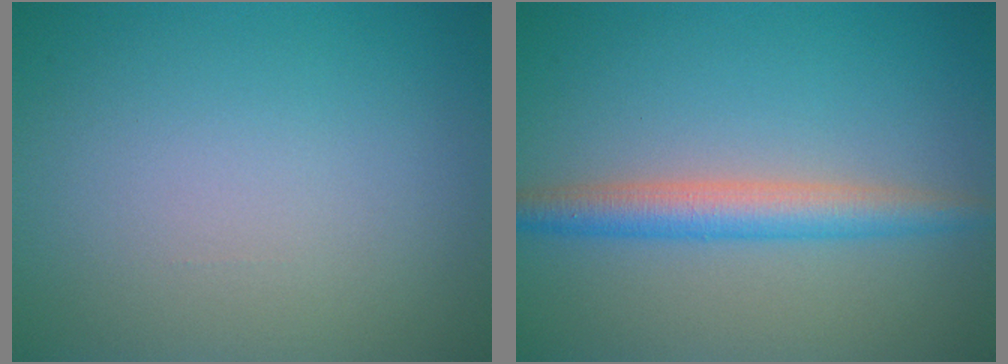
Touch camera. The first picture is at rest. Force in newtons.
{"total": 3.6, "press": 3.6, "slide": 0.1}